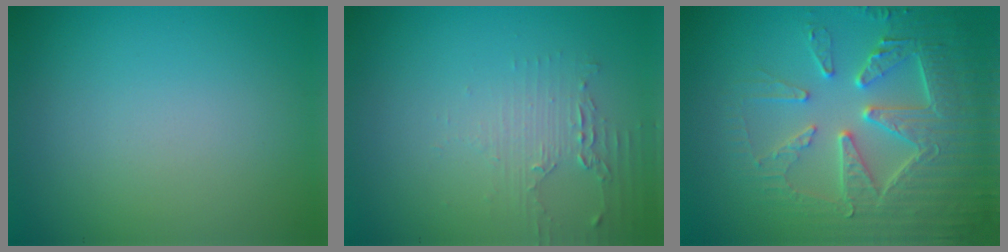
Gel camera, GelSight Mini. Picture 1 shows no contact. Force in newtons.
{"total": 1.7, "press": 1.7, "slide": 0.3}
{"total": 6.7, "press": 5.6, "slide": 3.7}